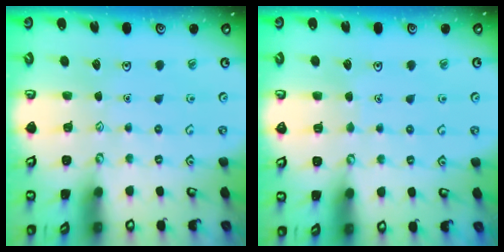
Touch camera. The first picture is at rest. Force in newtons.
{"total": 1.3, "press": 1.3, "slide": 0.1}